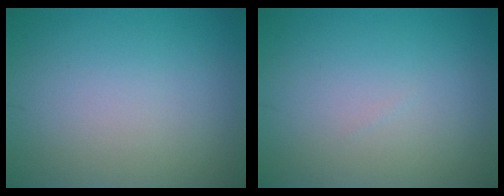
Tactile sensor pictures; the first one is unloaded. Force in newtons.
{"total": 0.0}